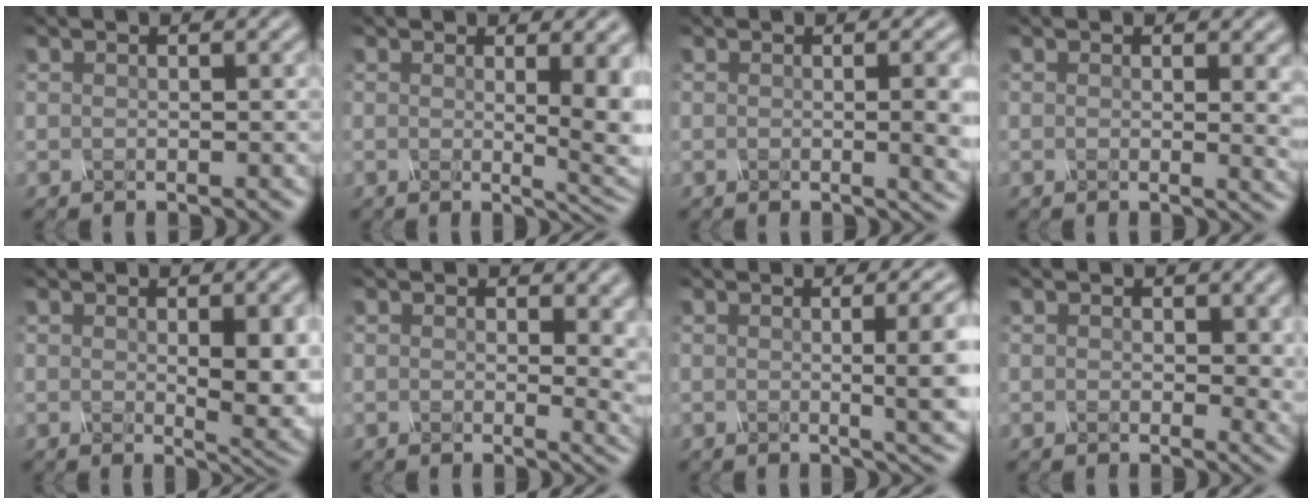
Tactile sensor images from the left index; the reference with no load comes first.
{"total": 5.9, "force": [0.6, 2.0, 5.5], "torque": [-0.045, -0.005, 0.011]}
{"total": 5.0, "force": [-0.1, 1.8, 4.6], "torque": [-0.037, -0.001, 0.000]}
{"total": 3.1, "force": [0.5, 1.2, 2.8], "torque": [-0.024, -0.006, 0.007]}
{"total": 5.5, "force": [0.3, 1.7, 5.2], "torque": [-0.067, -0.009, 0.009]}
{"total": 5.2, "force": [0.8, 2.8, 4.4], "torque": [-0.033, -0.009, 0.012]}
{"total": 8.7, "force": [0.2, 3.0, 8.1], "torque": [-0.060, 0.009, -0.002]}
{"total": 3.4, "force": [0.7, 2.0, 2.7], "torque": [-0.024, -0.005, 0.005]}